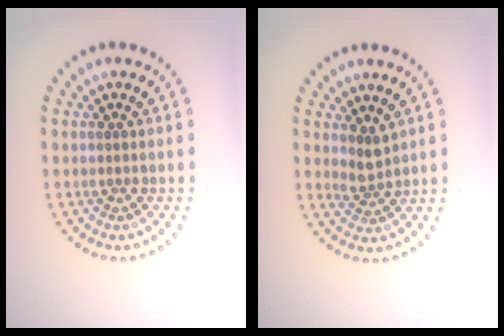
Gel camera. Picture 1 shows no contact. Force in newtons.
{"total": 1.9, "press": 1.4, "slide": 1.2}